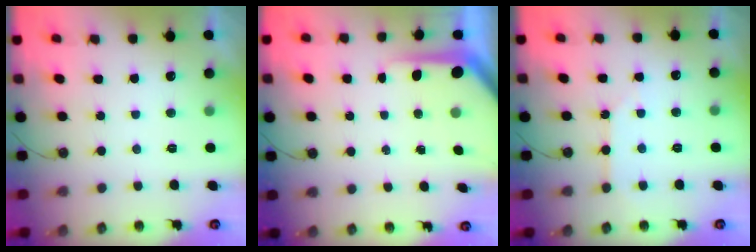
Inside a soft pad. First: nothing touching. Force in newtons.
{"total": 5.4, "press": 5.4, "slide": 0.4}
{"total": 3.0, "press": 3.0, "slide": 0.4}